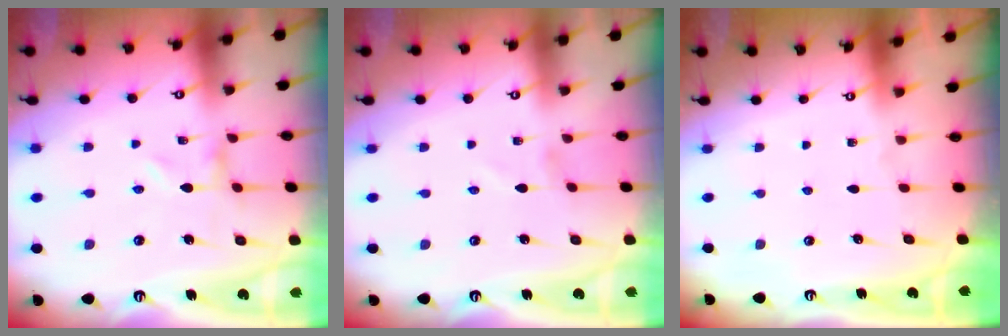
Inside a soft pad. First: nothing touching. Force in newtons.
{"total": 1.4, "press": 1.4, "slide": 0.2}
{"total": 0.0}